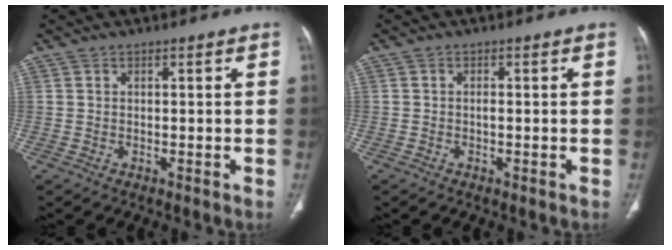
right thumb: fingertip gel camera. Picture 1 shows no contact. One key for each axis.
{"total": 1.1, "fx": -0.4, "fy": 0.2, "fz": 1.0, "tx": -0.020, "ty": 0.000, "tz": -0.009}